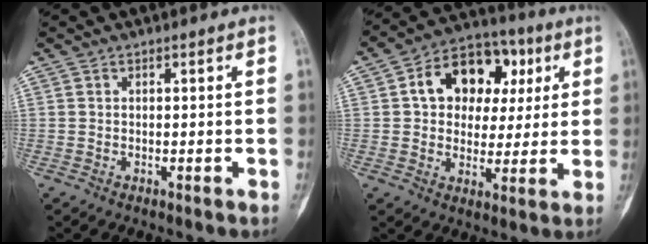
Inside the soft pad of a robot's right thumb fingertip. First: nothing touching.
{"total": 15.2, "force": [3.9, 11.2, 9.5], "torque": [-0.098, 0.014, 0.055]}